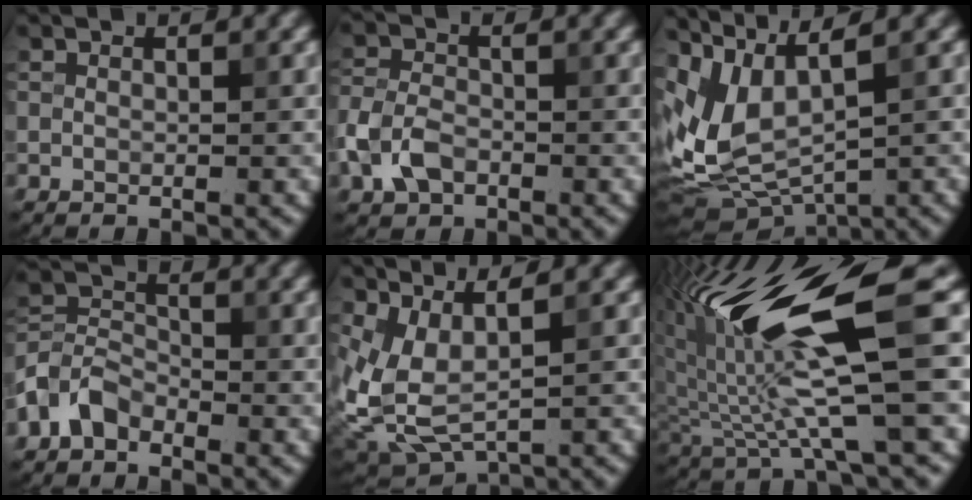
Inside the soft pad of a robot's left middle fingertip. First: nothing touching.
{"total": 3.6, "force": [-1.8, 2.4, 2.1], "torque": [-0.048, 0.000, -0.043]}
{"total": 7.6, "force": [1.9, 3.6, 6.4], "torque": [-0.145, -0.004, 0.058]}
{"total": 3.4, "force": [-2.4, 2.0, 1.5], "torque": [-0.030, 0.009, -0.059]}
{"total": 5.0, "force": [1.5, 2.0, 4.3], "torque": [-0.112, -0.010, 0.039]}
{"total": 12.8, "force": [3.0, 2.6, 12.2], "torque": [-0.234, 0.000, 0.061]}